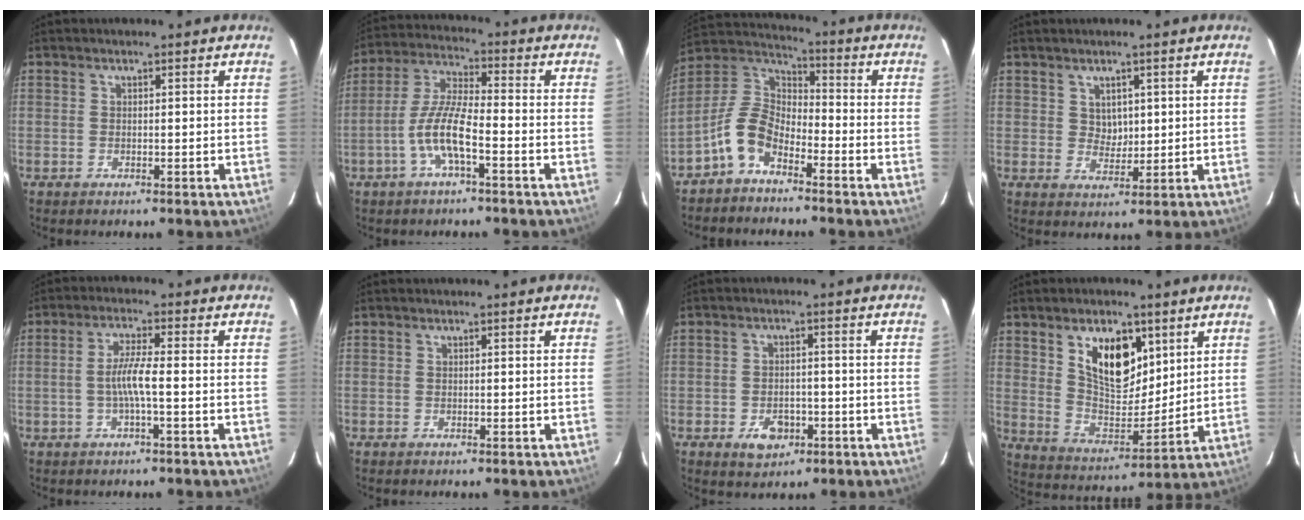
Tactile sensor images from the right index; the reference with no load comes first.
{"total": 9.1, "force": [-3.8, 1.6, 8.1], "torque": [-0.174, 0.006, -0.075]}
{"total": 9.5, "force": [-5.5, 5.3, 5.6], "torque": [-0.121, 0.023, -0.119]}
{"total": 3.3, "force": [1.3, 2.7, 1.3], "torque": [-0.016, 0.002, 0.029]}
{"total": 4.8, "force": [-1.2, -0.2, 4.6], "torque": [-0.092, 0.002, -0.022]}
{"total": 0.0}
{"total": 5.5, "force": [-2.6, 3.9, 3.0], "torque": [-0.060, 0.005, -0.029]}
{"total": 13.5, "force": [6.4, 7.2, 9.4], "torque": [-0.155, -0.002, 0.128]}